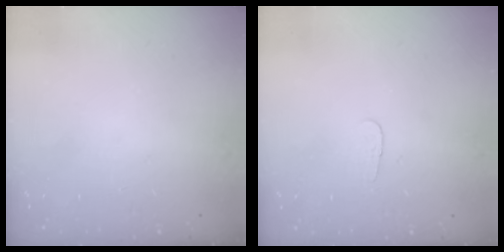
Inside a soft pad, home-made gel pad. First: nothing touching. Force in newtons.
{"total": 2.8, "press": 2.8, "slide": 0.3}